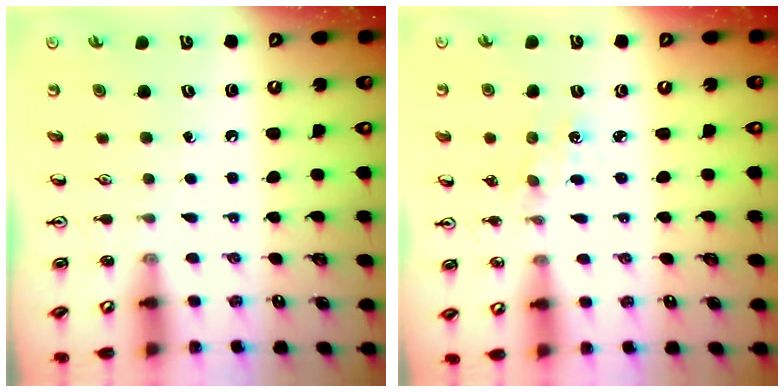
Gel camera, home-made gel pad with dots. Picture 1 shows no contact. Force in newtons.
{"total": 2.2, "press": 2.2, "slide": 0.2}